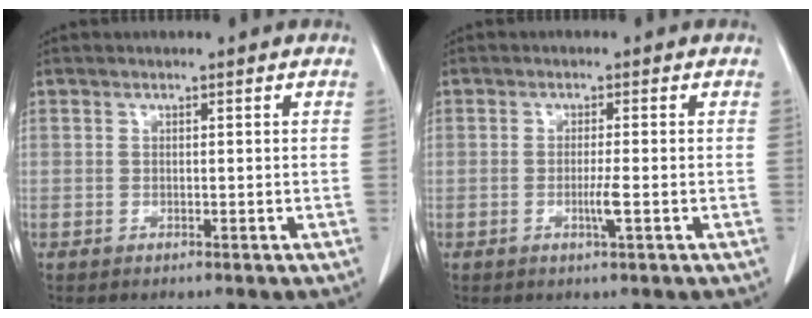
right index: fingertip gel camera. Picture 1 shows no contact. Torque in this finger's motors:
{"motor_torque": [0.93, 0.08, 0.36, 0.07]}